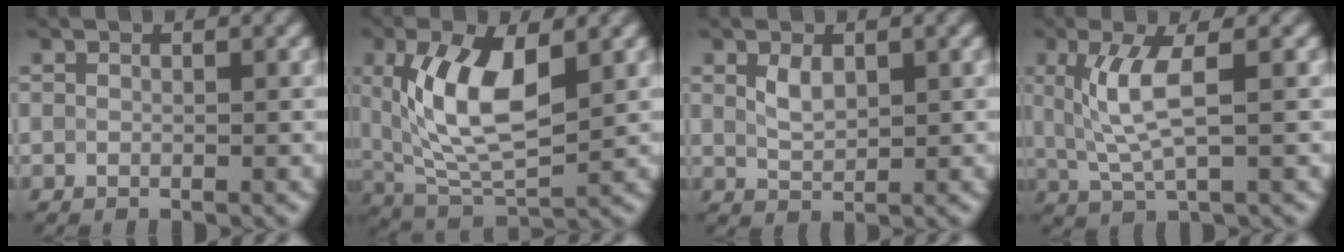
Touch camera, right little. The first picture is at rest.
{"total": 8.7, "force": [1.9, 3.8, 7.6], "torque": [-0.154, -0.001, 0.037]}
{"total": 2.0, "force": [0.9, 1.1, 1.5], "torque": [-0.036, 0.001, 0.020]}
{"total": 4.5, "force": [0.8, 1.0, 4.3], "torque": [-0.095, 0.000, 0.021]}